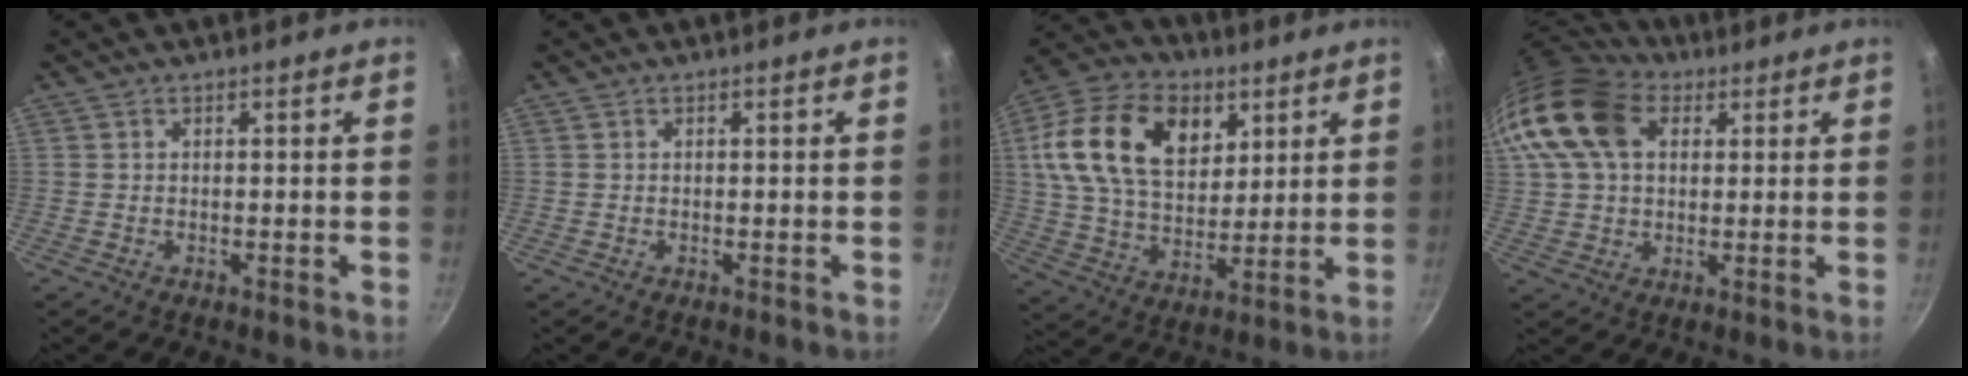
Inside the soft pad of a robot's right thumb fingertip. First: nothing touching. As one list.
[{"total": 0.0}, {"total": 22.0, "force": [7.7, 14.6, 14.6], "torque": [-0.243, -0.013, 0.128]}, {"total": 18.8, "force": [5.8, 13.0, 12.2], "torque": [-0.254, 0.022, 0.094]}]